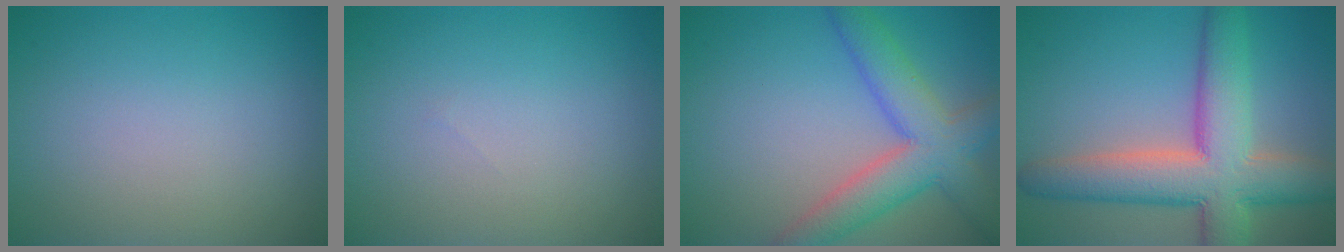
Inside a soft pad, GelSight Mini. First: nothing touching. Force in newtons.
{"total": 0.0}
{"total": 6.7, "press": 6.7, "slide": 0.3}
{"total": 9.9, "press": 9.8, "slide": 0.7}